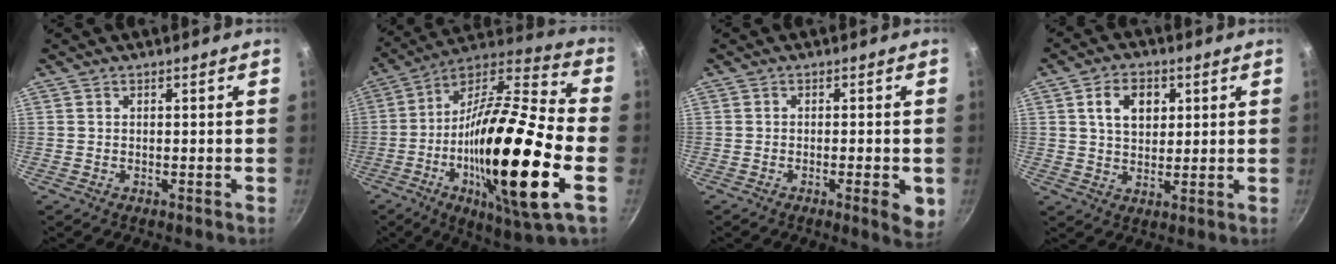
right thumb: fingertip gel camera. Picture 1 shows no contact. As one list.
[{"total": 30.4, "force": [-7.0, 7.4, 28.7], "torque": [-0.488, 0.012, -0.129]}, {"total": 5.2, "force": [-1.5, 1.3, 4.8], "torque": [-0.060, 0.001, -0.021]}, {"total": 7.5, "force": [2.4, 5.2, 4.9], "torque": [-0.062, 0.000, 0.039]}]